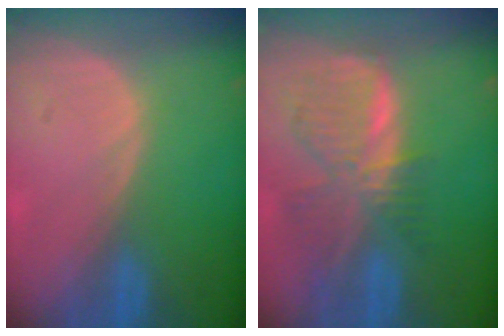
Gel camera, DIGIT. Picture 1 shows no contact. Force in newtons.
{"total": 8.7, "press": 7.5, "slide": 4.3}